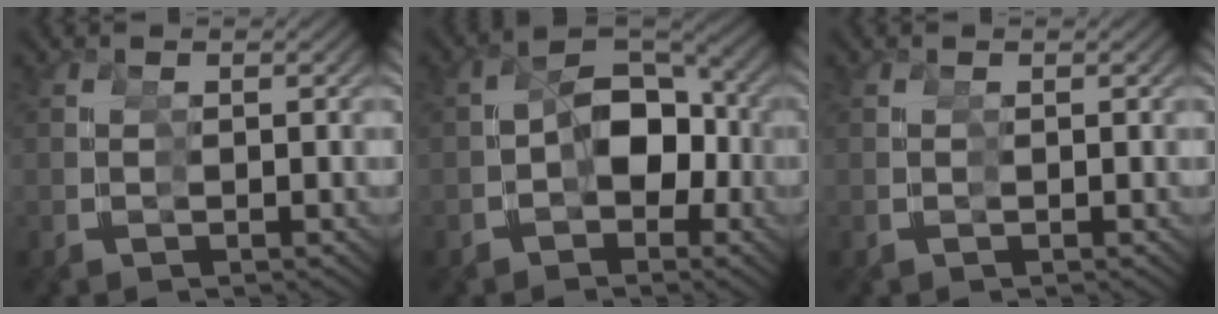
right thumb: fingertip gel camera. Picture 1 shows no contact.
{"total": 7.8, "force": [-2.0, 6.4, 4.0], "torque": [-0.115, -0.039, -0.017]}
{"total": 0.0}